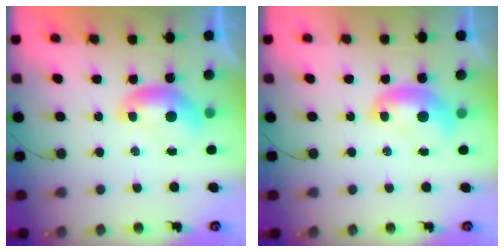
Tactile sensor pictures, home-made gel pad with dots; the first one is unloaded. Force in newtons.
{"total": 1.6, "press": 1.6, "slide": 0.2}